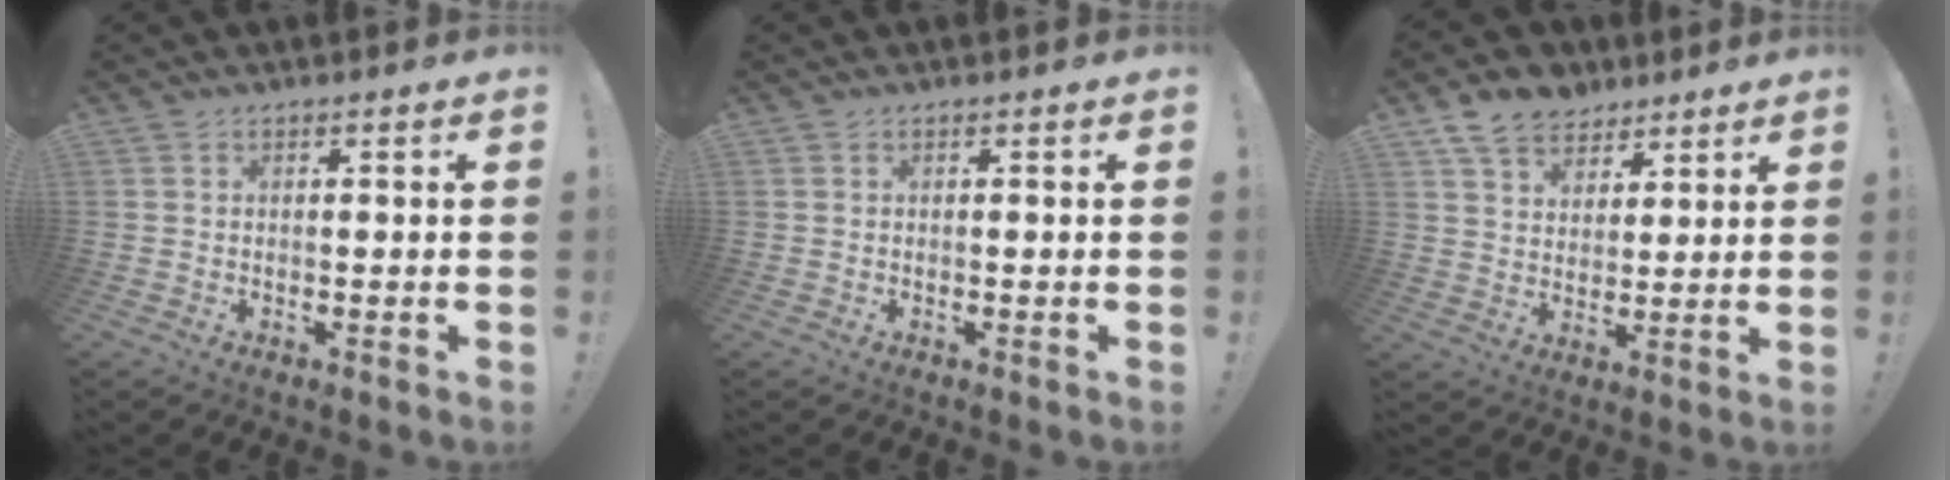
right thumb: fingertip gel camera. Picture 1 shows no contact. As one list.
[{"total": 0.0}, {"total": 10.2, "force": [7.2, 6.7, 2.7], "torque": [-0.048, -0.042, 0.142]}]